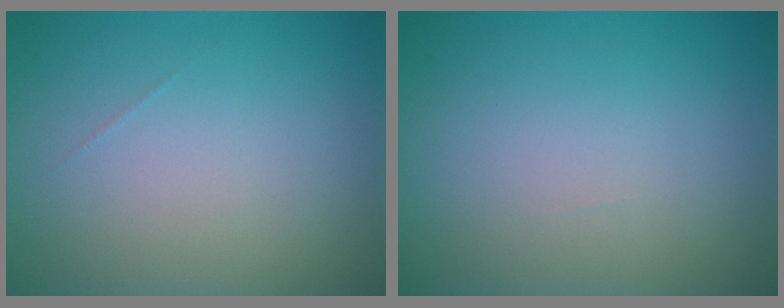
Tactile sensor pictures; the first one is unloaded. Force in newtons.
{"total": 0.0}